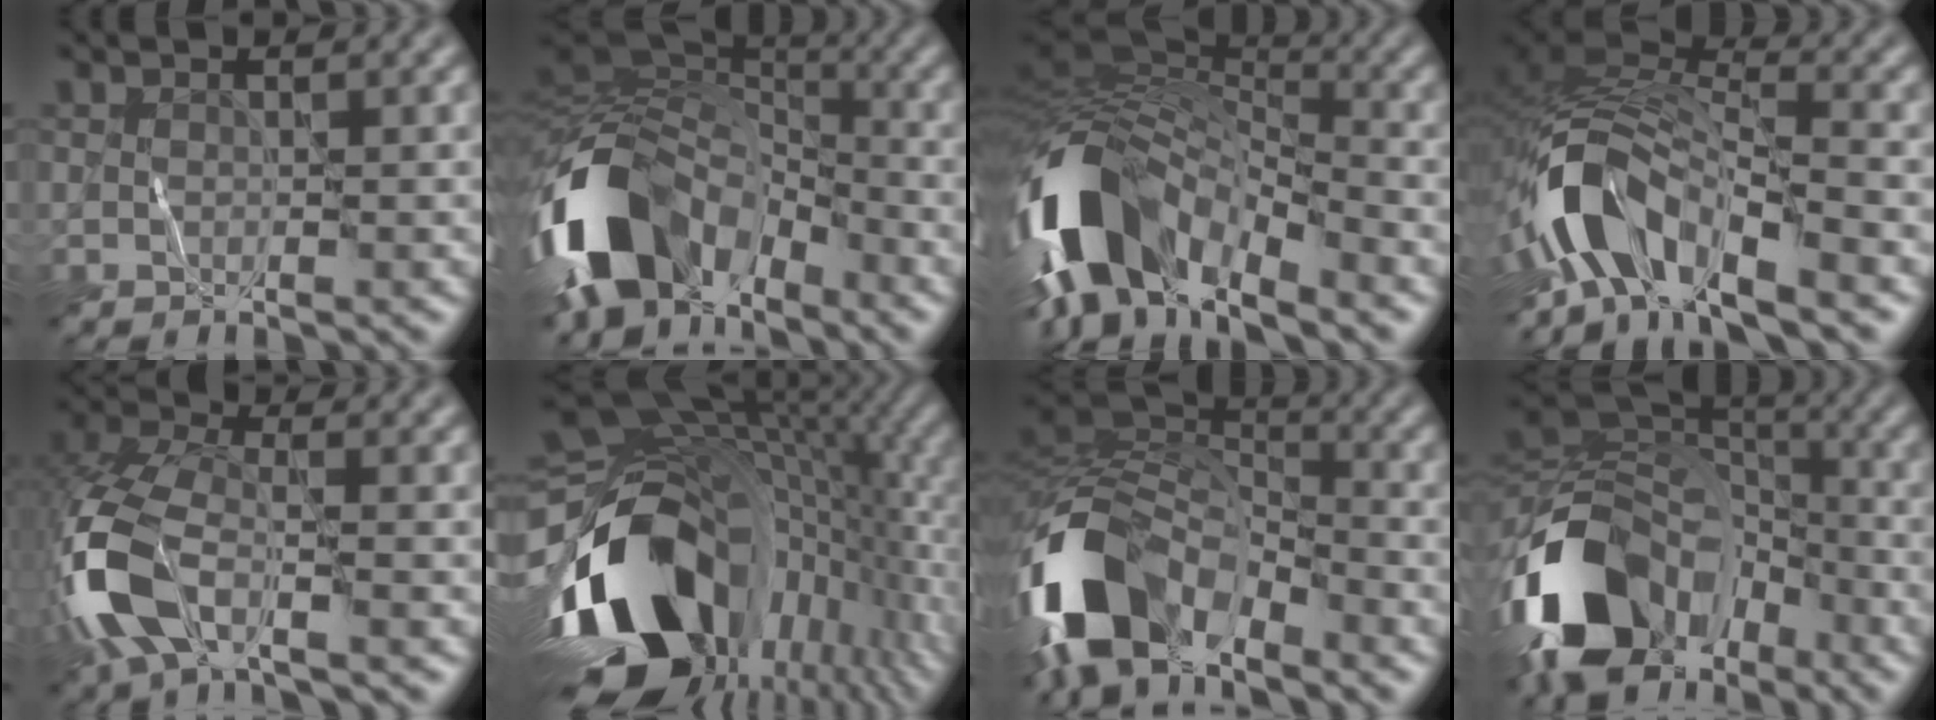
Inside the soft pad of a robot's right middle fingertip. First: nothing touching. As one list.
[{"total": 14.9, "force": [-6.2, 9.7, 9.5], "torque": [-0.211, -0.004, -0.124]}, {"total": 13.3, "force": [-6.2, 6.8, 9.7], "torque": [-0.202, -0.002, -0.118]}, {"total": 8.3, "force": [-5.2, 3.2, 5.6], "torque": [-0.093, 0.012, -0.109]}, {"total": 9.3, "force": [-3.4, 4.5, 7.3], "torque": [-0.186, -0.003, -0.081]}, {"total": 18.6, "force": [-4.5, 11.8, 13.7], "torque": [-0.276, -0.043, -0.061]}, {"total": 11.7, "force": [-6.5, 6.4, 7.4], "torque": [-0.147, -0.007, -0.127]}, {"total": 15.2, "force": [-7.0, 10.5, 8.5], "torque": [-0.187, -0.005, -0.133]}]